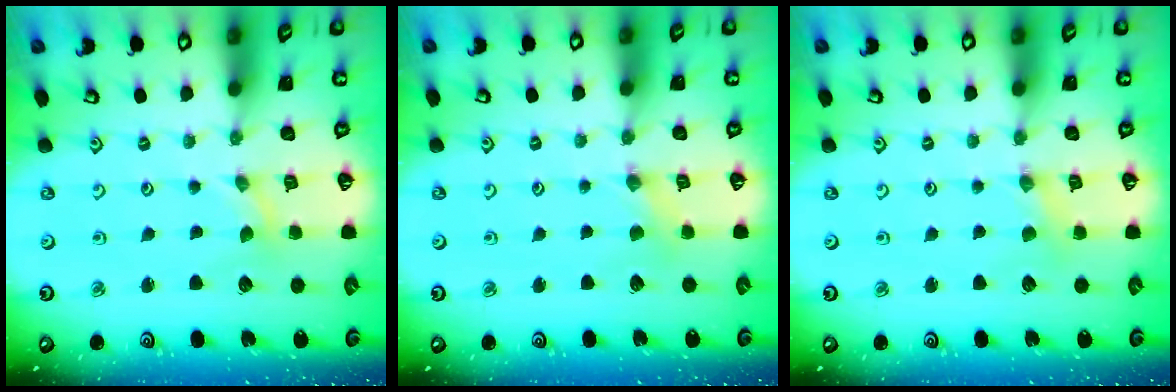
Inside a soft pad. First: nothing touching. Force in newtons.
{"total": 2.5, "press": 2.4, "slide": 0.4}
{"total": 2.7, "press": 2.6, "slide": 0.5}